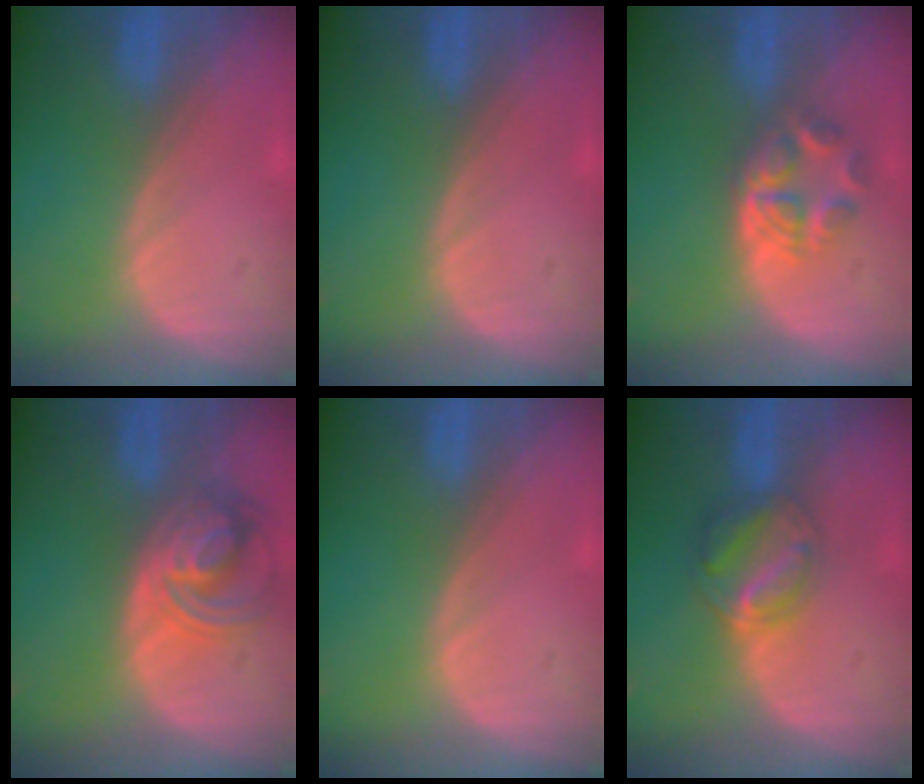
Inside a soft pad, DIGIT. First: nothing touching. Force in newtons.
{"total": 0.0}
{"total": 6.1, "press": 5.1, "slide": 3.4}
{"total": 7.8, "press": 6.9, "slide": 3.8}
{"total": 0.0}
{"total": 6.5, "press": 5.5, "slide": 3.3}